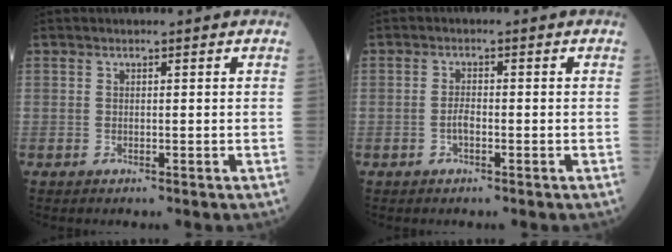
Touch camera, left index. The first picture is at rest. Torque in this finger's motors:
{"motor_torque": [0.42, 0.33, 0.21, 0.02]}